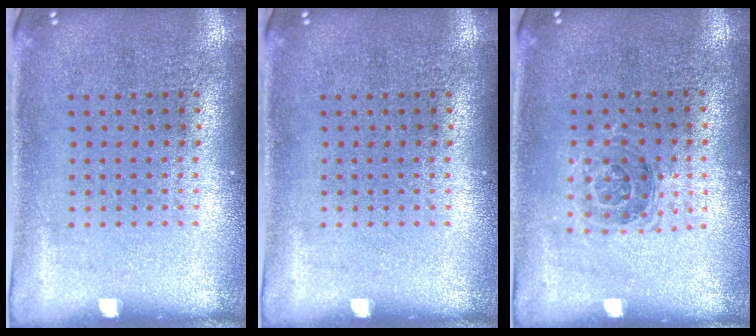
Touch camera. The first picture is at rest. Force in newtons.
{"total": 0.0}
{"total": 1.1, "press": 1.0, "slide": 0.4}